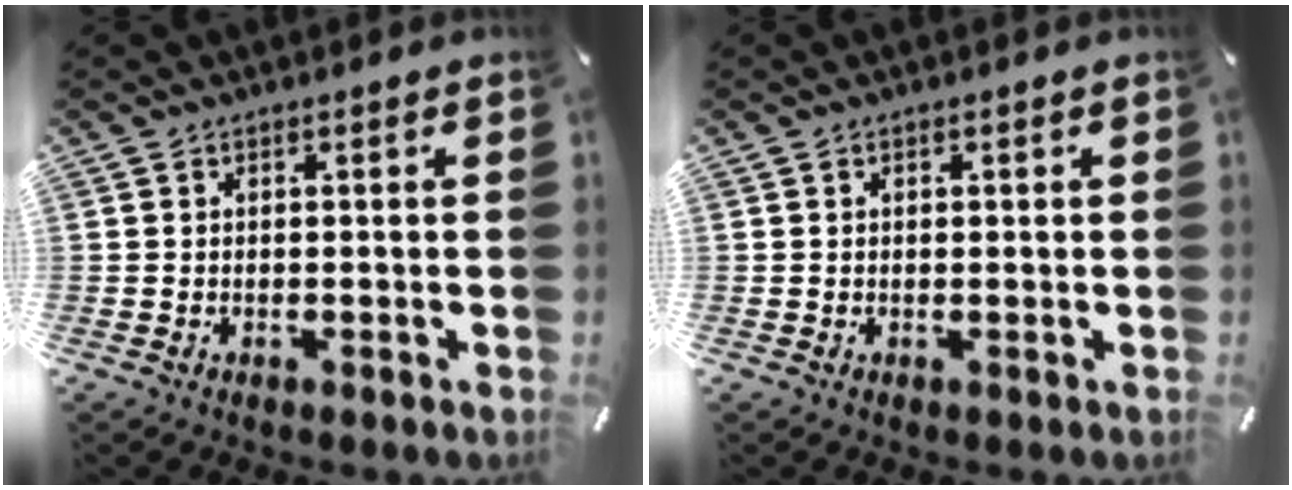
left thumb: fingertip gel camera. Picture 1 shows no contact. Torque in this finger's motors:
{"motor_torque": [-0.01, -0.16, -0.06, -0.12, 0.01]}